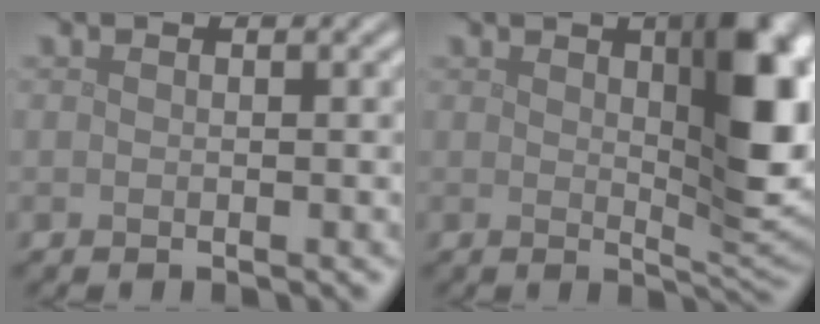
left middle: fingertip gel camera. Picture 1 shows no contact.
{"total": 8.9, "force": [2.5, 3.0, 8.0], "torque": [-0.103, -0.002, 0.043]}